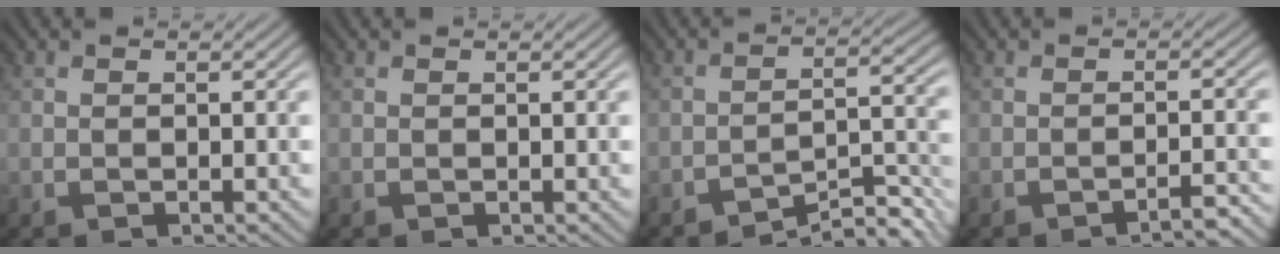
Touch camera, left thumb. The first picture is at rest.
{"total": 0.0}
{"total": 6.2, "force": [-4.9, 1.1, 3.6], "torque": [-0.052, 0.007, -0.079]}
{"total": 2.8, "force": [-2.2, 0.2, 1.7], "torque": [-0.020, 0.009, -0.041]}